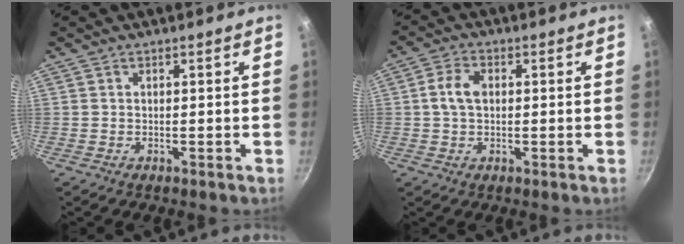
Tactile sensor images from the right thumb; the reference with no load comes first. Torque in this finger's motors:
{"motor_torque": [1.35, 1.35, 0.28, -0.04, 0.30]}